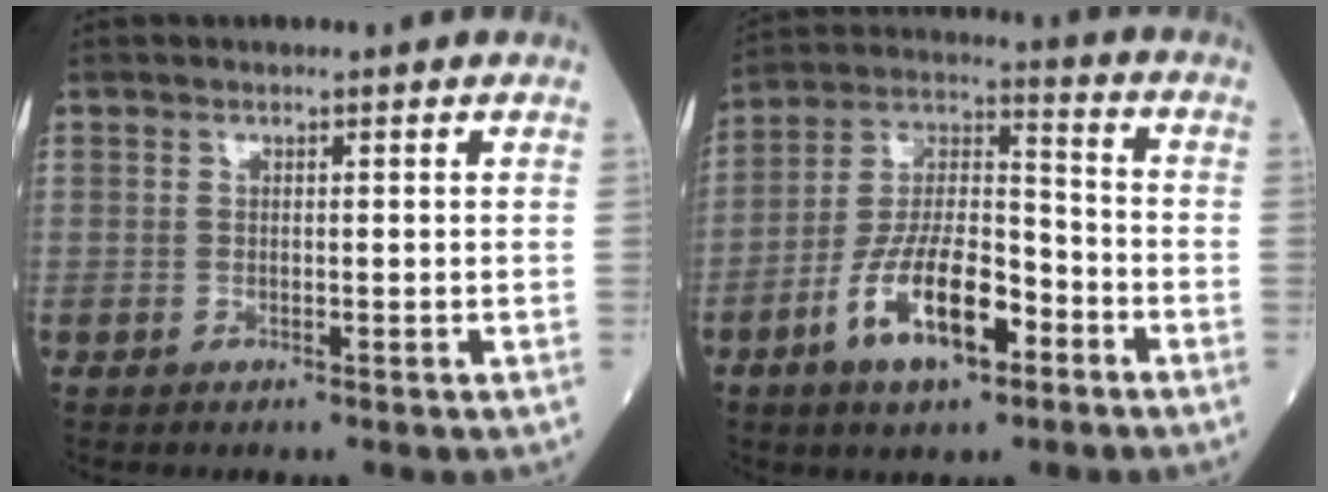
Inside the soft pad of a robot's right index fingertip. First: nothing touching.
{"total": 13.9, "force": [-6.4, 4.9, 11.3], "torque": [-0.225, 0.009, -0.114]}